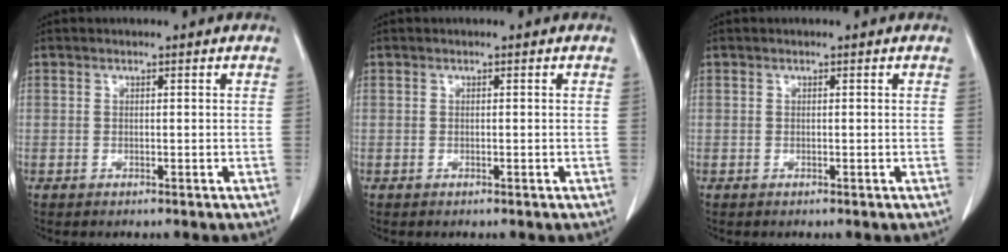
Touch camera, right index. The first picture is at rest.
{"total": 0.0}
{"total": 0.0}